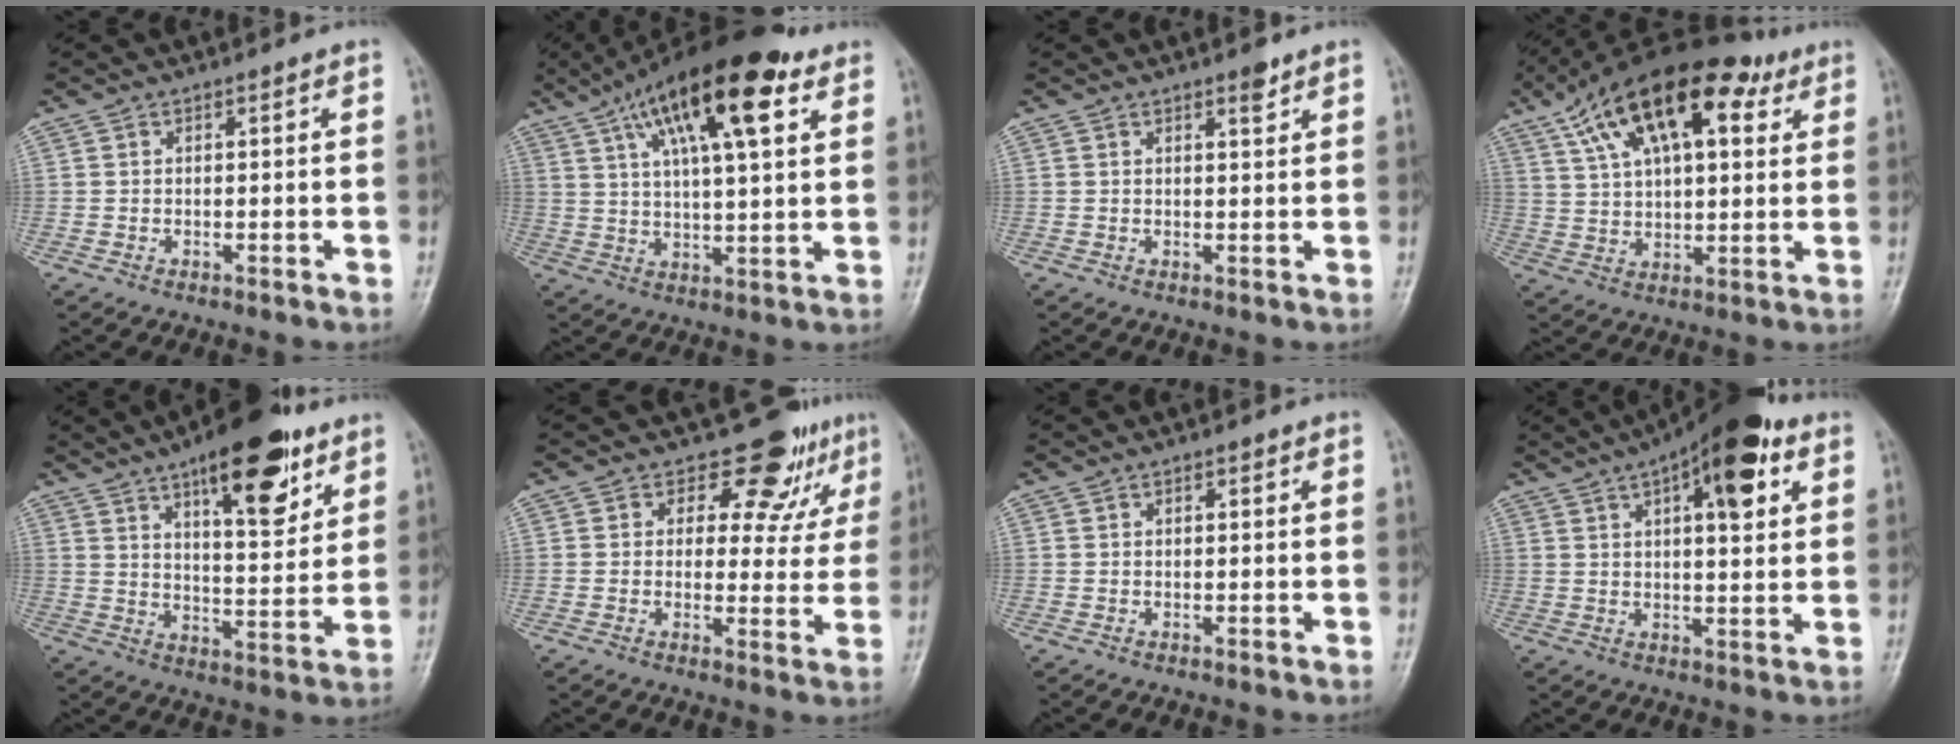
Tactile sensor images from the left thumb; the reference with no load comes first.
{"total": 19.7, "force": [9.8, 6.3, 15.9], "torque": [-0.244, -0.008, 0.159]}
{"total": 2.1, "force": [1.4, 0.7, 1.3], "torque": [-0.014, -0.008, 0.020]}
{"total": 21.5, "force": [10.6, 9.9, 15.9], "torque": [-0.249, 0.004, 0.179]}
{"total": 17.5, "force": [10.1, 6.5, 12.8], "torque": [-0.149, -0.046, 0.151]}
{"total": 8.9, "force": [6.6, 5.3, 2.6], "torque": [0.011, -0.043, 0.072]}
{"total": 0.9, "force": [0.4, 0.5, 0.6], "torque": [-0.005, 0.001, 0.003]}
{"total": 15.3, "force": [6.9, 5.7, 12.5], "torque": [-0.150, -0.003, 0.095]}